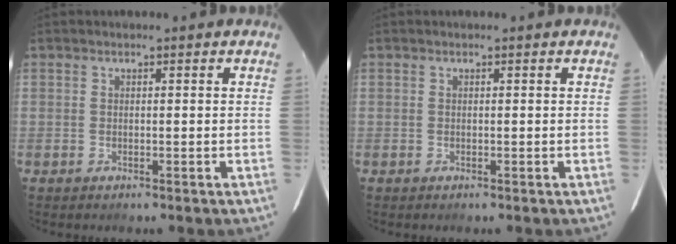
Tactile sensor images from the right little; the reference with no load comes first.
{"total": 0.0}